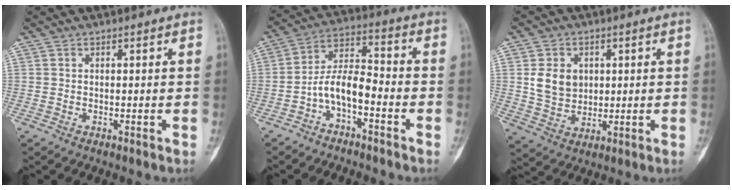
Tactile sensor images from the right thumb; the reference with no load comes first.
{"total": 8.3, "force": [-3.7, 3.8, 6.3], "torque": [-0.113, 0.063, -0.077]}
{"total": 7.8, "force": [1.6, 6.3, 4.3], "torque": [-0.049, -0.011, 0.037]}